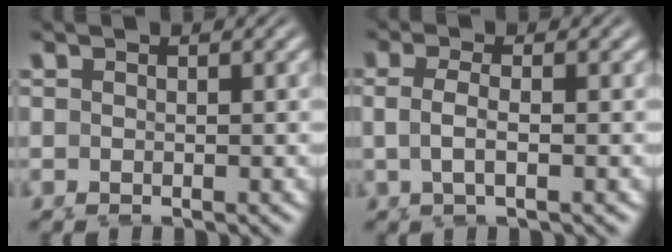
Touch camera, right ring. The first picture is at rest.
{"total": 2.2, "force": [0.5, 0.5, 2.1], "torque": [-0.050, -0.008, 0.015]}